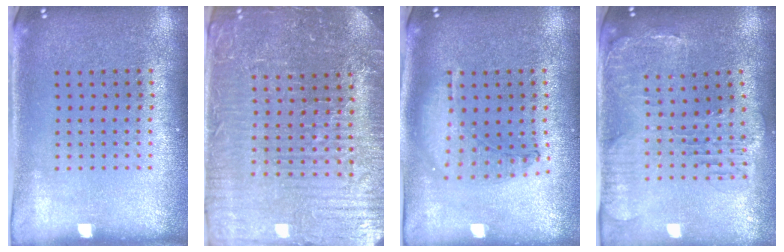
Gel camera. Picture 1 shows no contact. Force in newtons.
{"total": 5.2, "press": 4.9, "slide": 1.7}
{"total": 1.0, "press": 0.9, "slide": 0.3}
{"total": 1.4, "press": 1.4, "slide": 0.4}